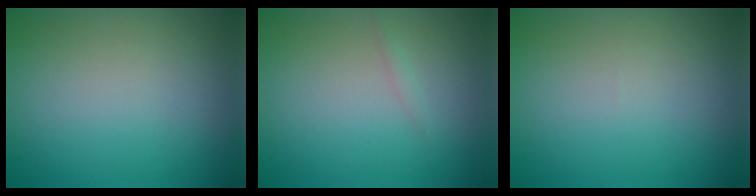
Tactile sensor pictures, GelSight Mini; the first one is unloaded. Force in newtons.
{"total": 0.5, "press": 0.5, "slide": 0.0}
{"total": 0.0}